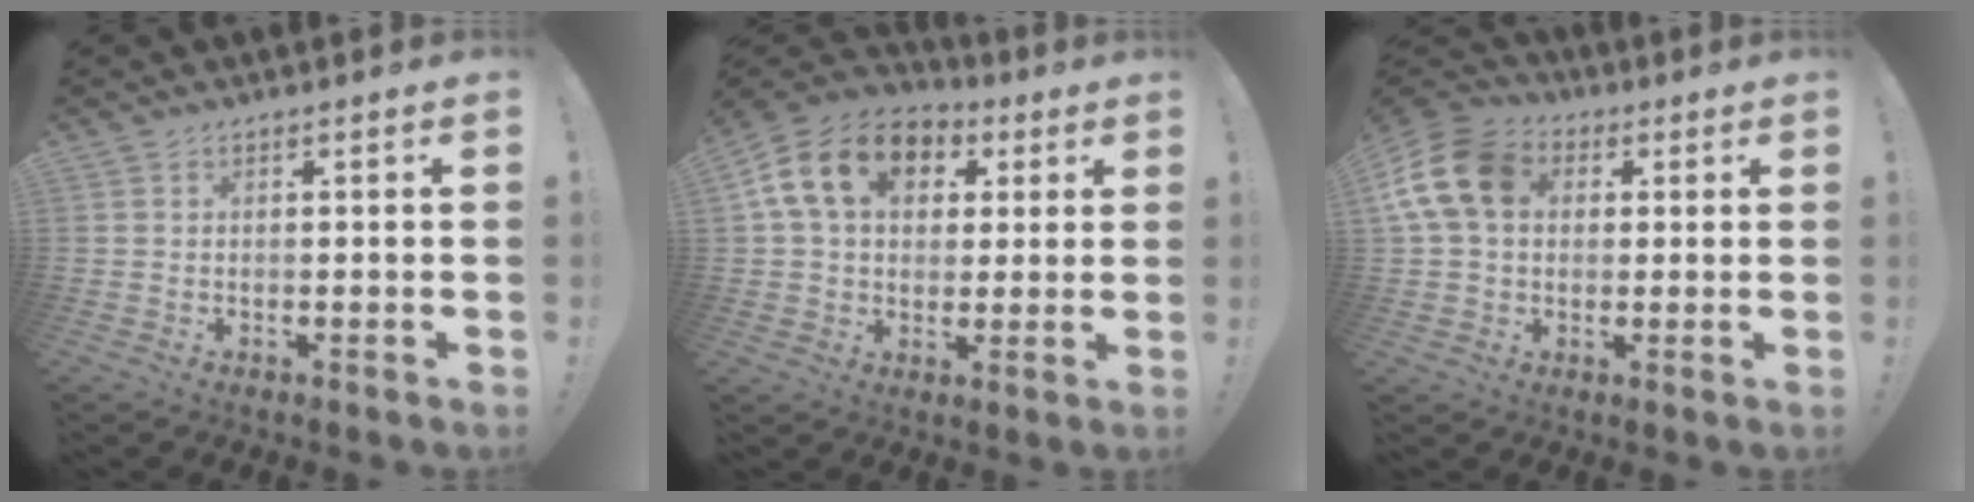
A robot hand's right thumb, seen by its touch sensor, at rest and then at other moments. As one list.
[{"total": 16.6, "force": [5.3, 11.9, 10.3], "torque": [-0.173, 0.003, 0.100]}, {"total": 14.9, "force": [3.3, 11.2, 9.2], "torque": [-0.170, 0.008, 0.070]}]